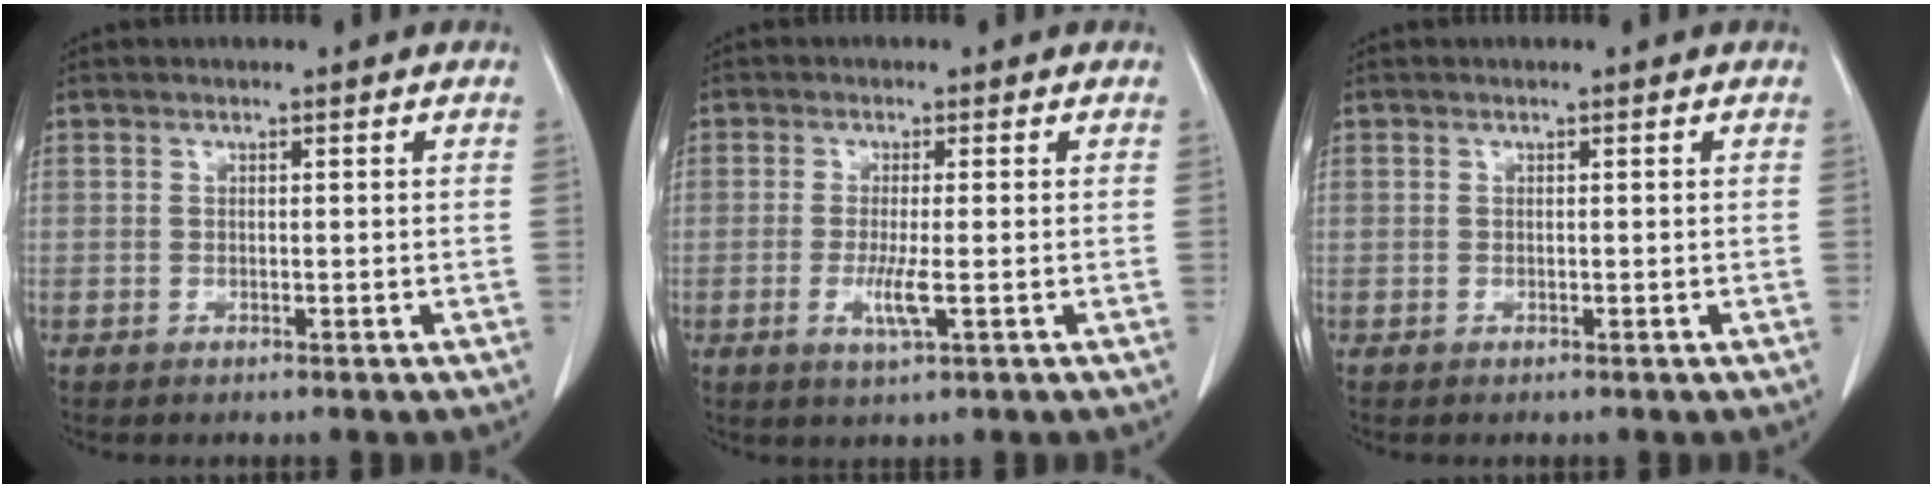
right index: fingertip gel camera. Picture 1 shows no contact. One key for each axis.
{"total": 3.7, "fx": -0.8, "fy": 0.0, "fz": 3.6, "tx": -0.071, "ty": -0.009, "tz": -0.013}
{"total": 0.0}